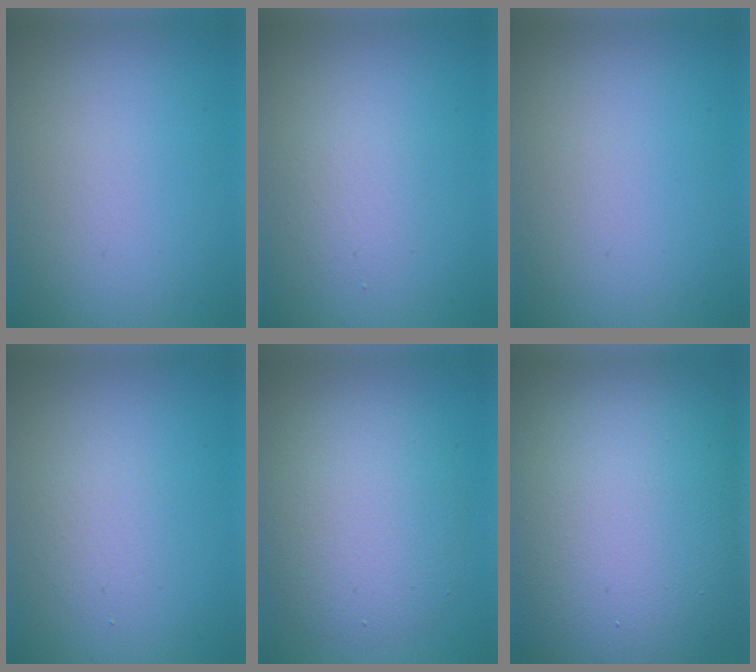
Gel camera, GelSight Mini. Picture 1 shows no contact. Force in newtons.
{"total": 1.5, "press": 1.5, "slide": 0.1}
{"total": 0.0}
{"total": 1.5, "press": 1.5, "slide": 0.1}
{"total": 5.9, "press": 5.9, "slide": 0.4}
{"total": 18.1, "press": 18.1, "slide": 1.2}